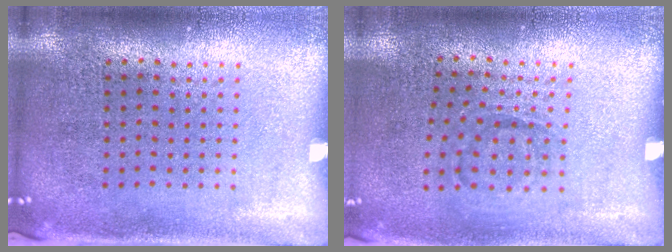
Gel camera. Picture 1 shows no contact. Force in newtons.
{"total": 1.0, "press": 0.7, "slide": 0.7}